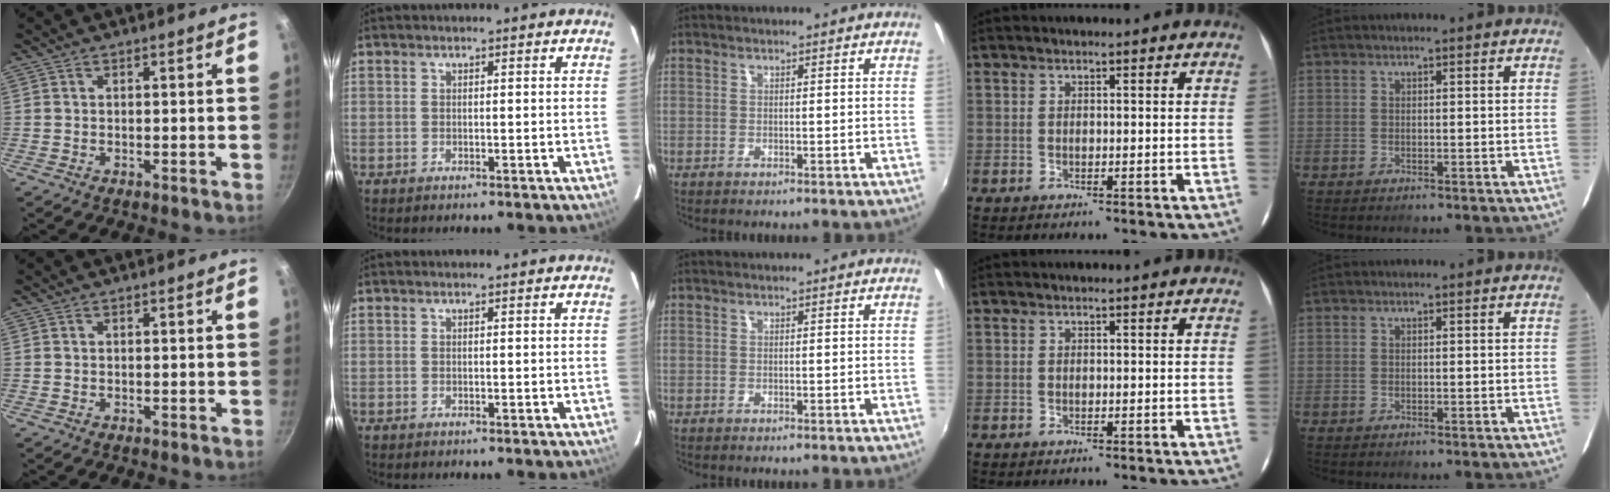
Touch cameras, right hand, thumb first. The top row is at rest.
{}